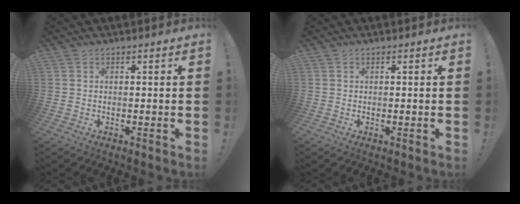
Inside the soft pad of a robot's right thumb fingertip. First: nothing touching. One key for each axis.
{"total": 0.6, "fx": 0.3, "fy": 0.5, "fz": -0.1, "tx": -0.001, "ty": 0.003, "tz": 0.006}